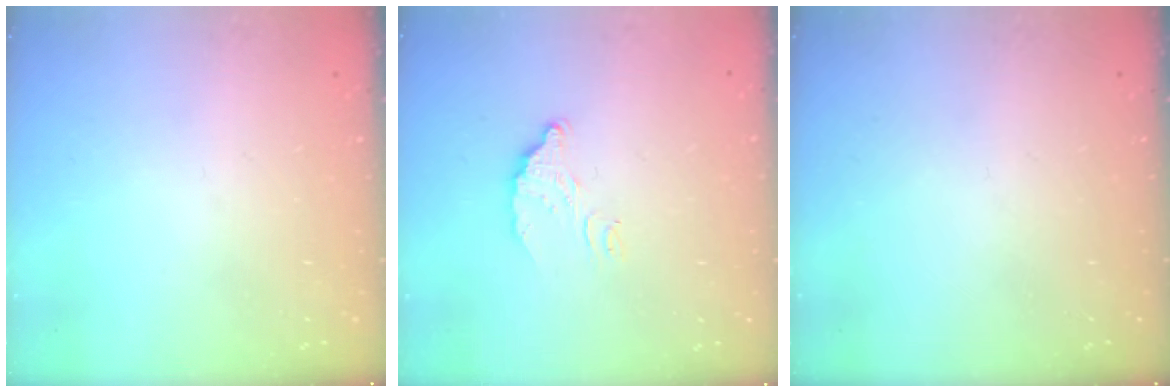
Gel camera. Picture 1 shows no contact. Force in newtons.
{"total": 6.7, "press": 6.7, "slide": 0.3}
{"total": 0.0}